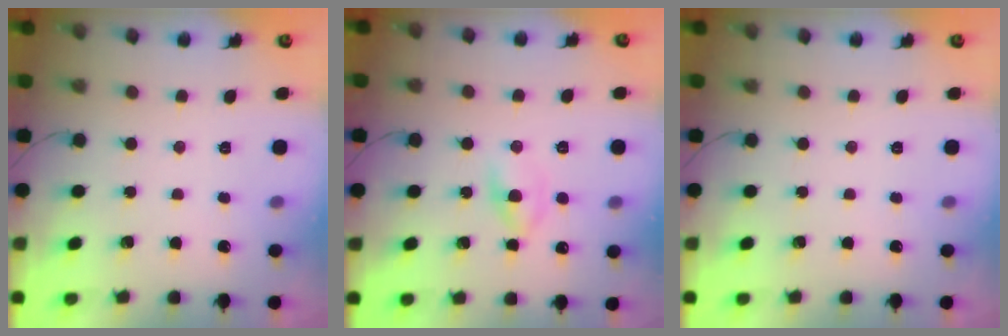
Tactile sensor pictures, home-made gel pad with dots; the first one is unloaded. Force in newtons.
{"total": 2.6, "press": 2.3, "slide": 1.1}
{"total": 0.0}